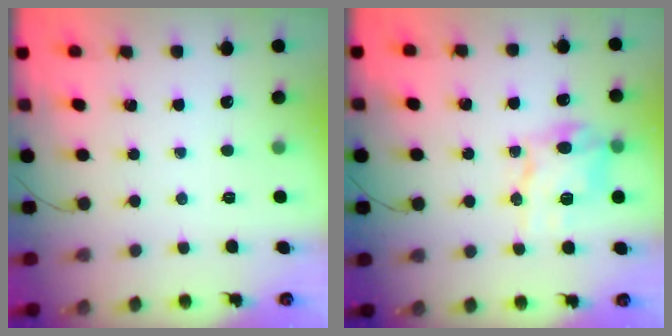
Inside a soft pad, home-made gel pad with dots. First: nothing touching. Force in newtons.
{"total": 11.1, "press": 11.1, "slide": 0.9}